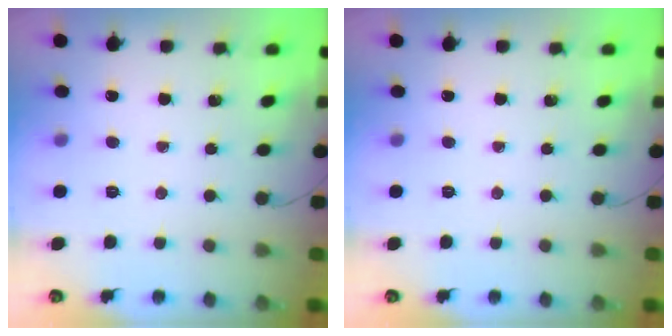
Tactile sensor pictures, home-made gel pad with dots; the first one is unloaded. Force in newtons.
{"total": 0.0}